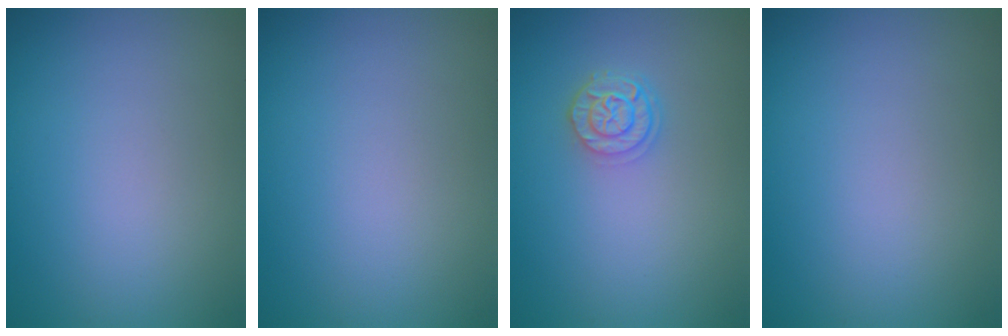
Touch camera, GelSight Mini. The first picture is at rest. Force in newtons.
{"total": 0.0}
{"total": 2.4, "press": 2.0, "slide": 1.3}
{"total": 0.0}